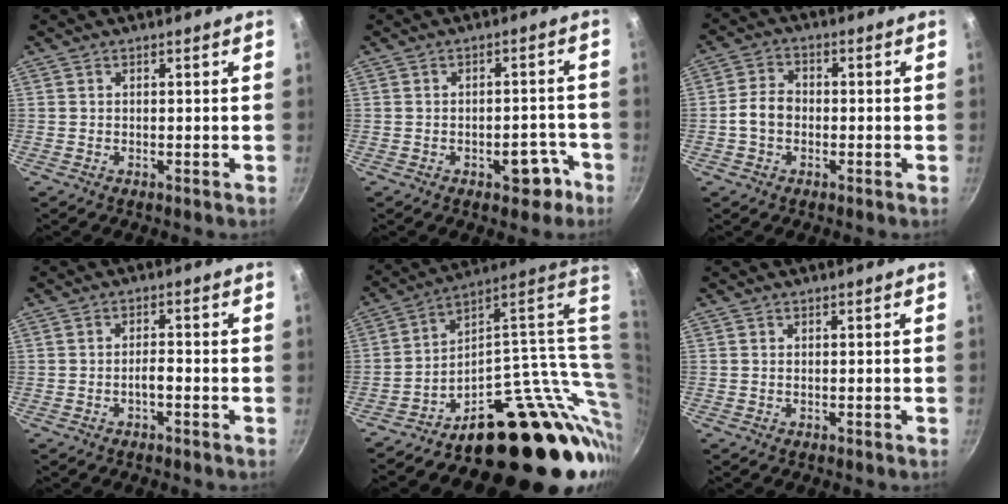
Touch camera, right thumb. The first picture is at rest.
{"total": 5.7, "force": [-3.0, 3.1, 3.7], "torque": [-0.017, 0.032, -0.029]}
{"total": 5.0, "force": [-1.0, 3.8, 3.1], "torque": [-0.047, 0.024, -0.028]}
{"total": 2.1, "force": [-1.1, 0.6, 1.7], "torque": [-0.025, 0.015, -0.020]}
{"total": 27.2, "force": [-0.4, 14.9, 22.7], "torque": [-0.242, 0.002, 0.006]}
{"total": 0.0}